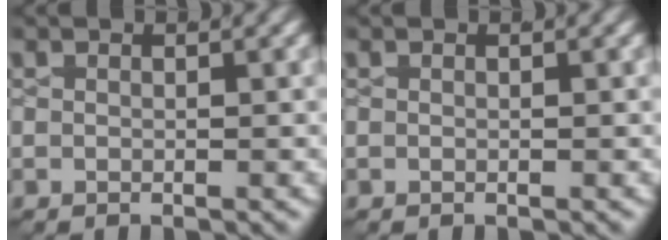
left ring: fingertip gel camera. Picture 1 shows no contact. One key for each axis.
{"total": 0.0}